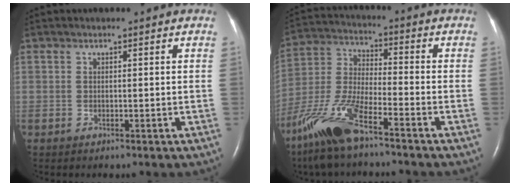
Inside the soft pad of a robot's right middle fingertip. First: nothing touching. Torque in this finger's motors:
{"motor_torque": [1.12, -1.02, 0.25, 0.10]}